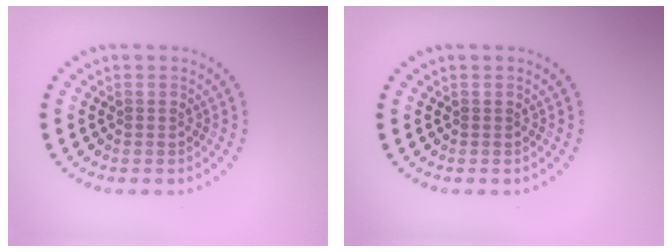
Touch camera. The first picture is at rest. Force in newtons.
{"total": 0.0}